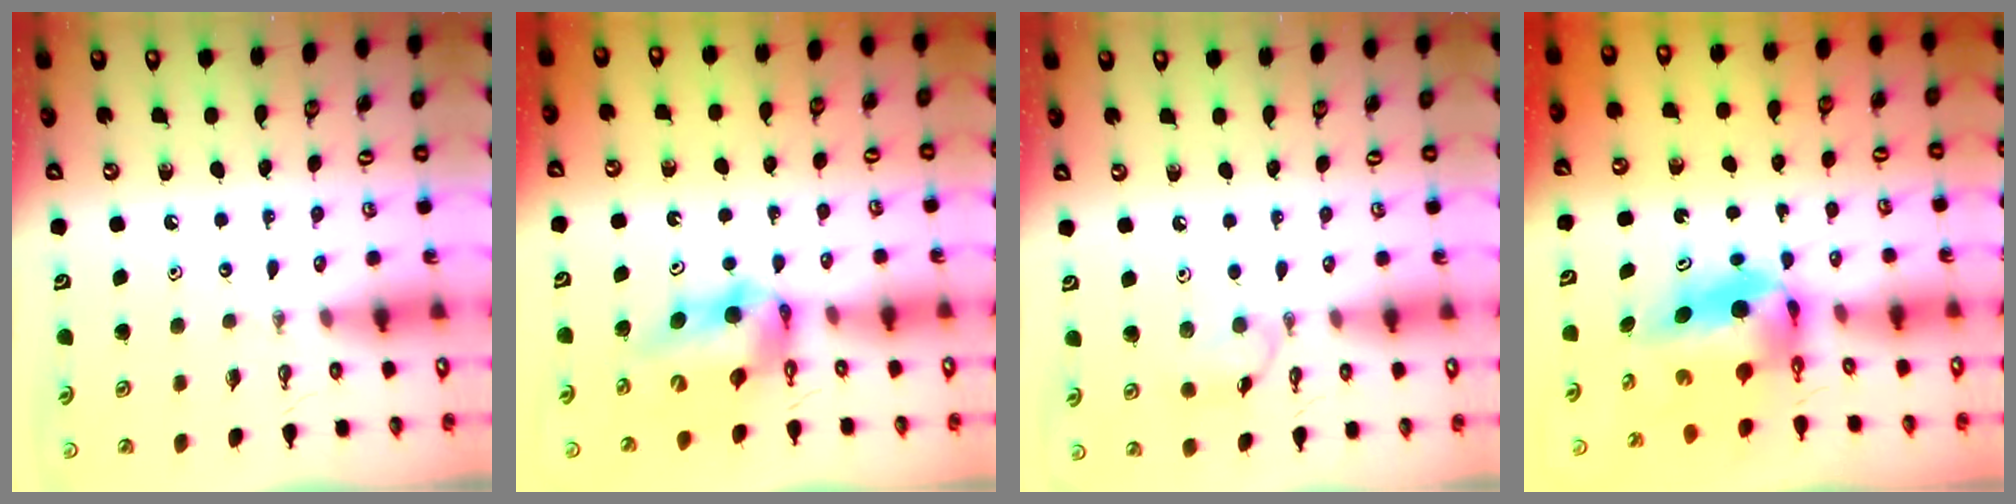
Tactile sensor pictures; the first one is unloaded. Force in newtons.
{"total": 9.5, "press": 9.5, "slide": 1.0}
{"total": 7.1, "press": 7.1, "slide": 0.5}
{"total": 7.3, "press": 6.7, "slide": 2.8}